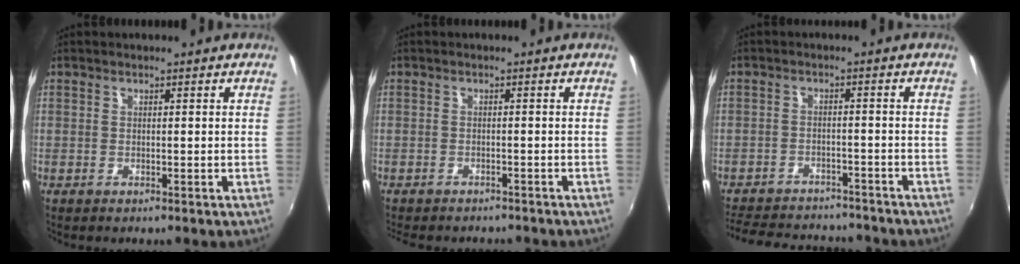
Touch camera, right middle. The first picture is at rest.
{"total": 5.3, "force": [-4.8, 1.4, 1.8], "torque": [-0.048, -0.015, -0.068]}
{"total": 16.6, "force": [-14.3, 6.1, 5.9], "torque": [-0.144, 0.020, -0.196]}